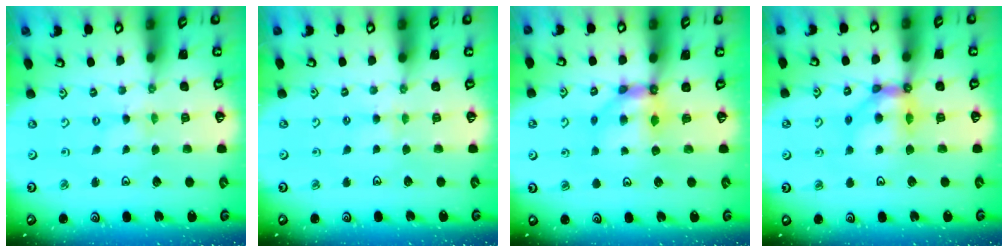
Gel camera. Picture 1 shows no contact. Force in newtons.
{"total": 3.0, "press": 3.0, "slide": 0.5}
{"total": 6.9, "press": 6.8, "slide": 0.7}
{"total": 10.1, "press": 10.1, "slide": 0.9}